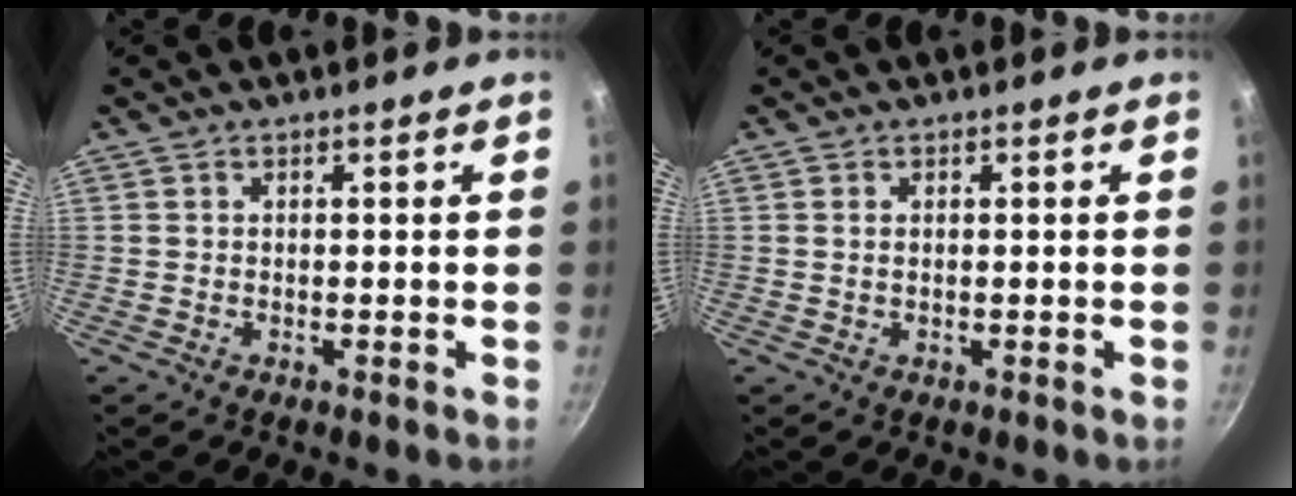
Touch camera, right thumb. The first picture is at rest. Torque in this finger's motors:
{"motor_torque": [-0.52, -0.25, 0.16, 0.49, 0.05]}